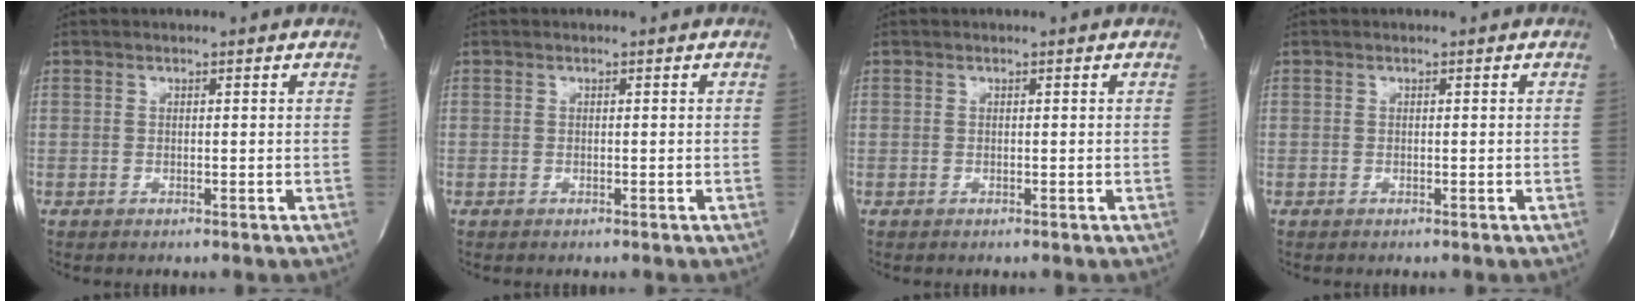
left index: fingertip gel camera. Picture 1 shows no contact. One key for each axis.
{"total": 0.0}
{"total": 0.0}
{"total": 0.0}